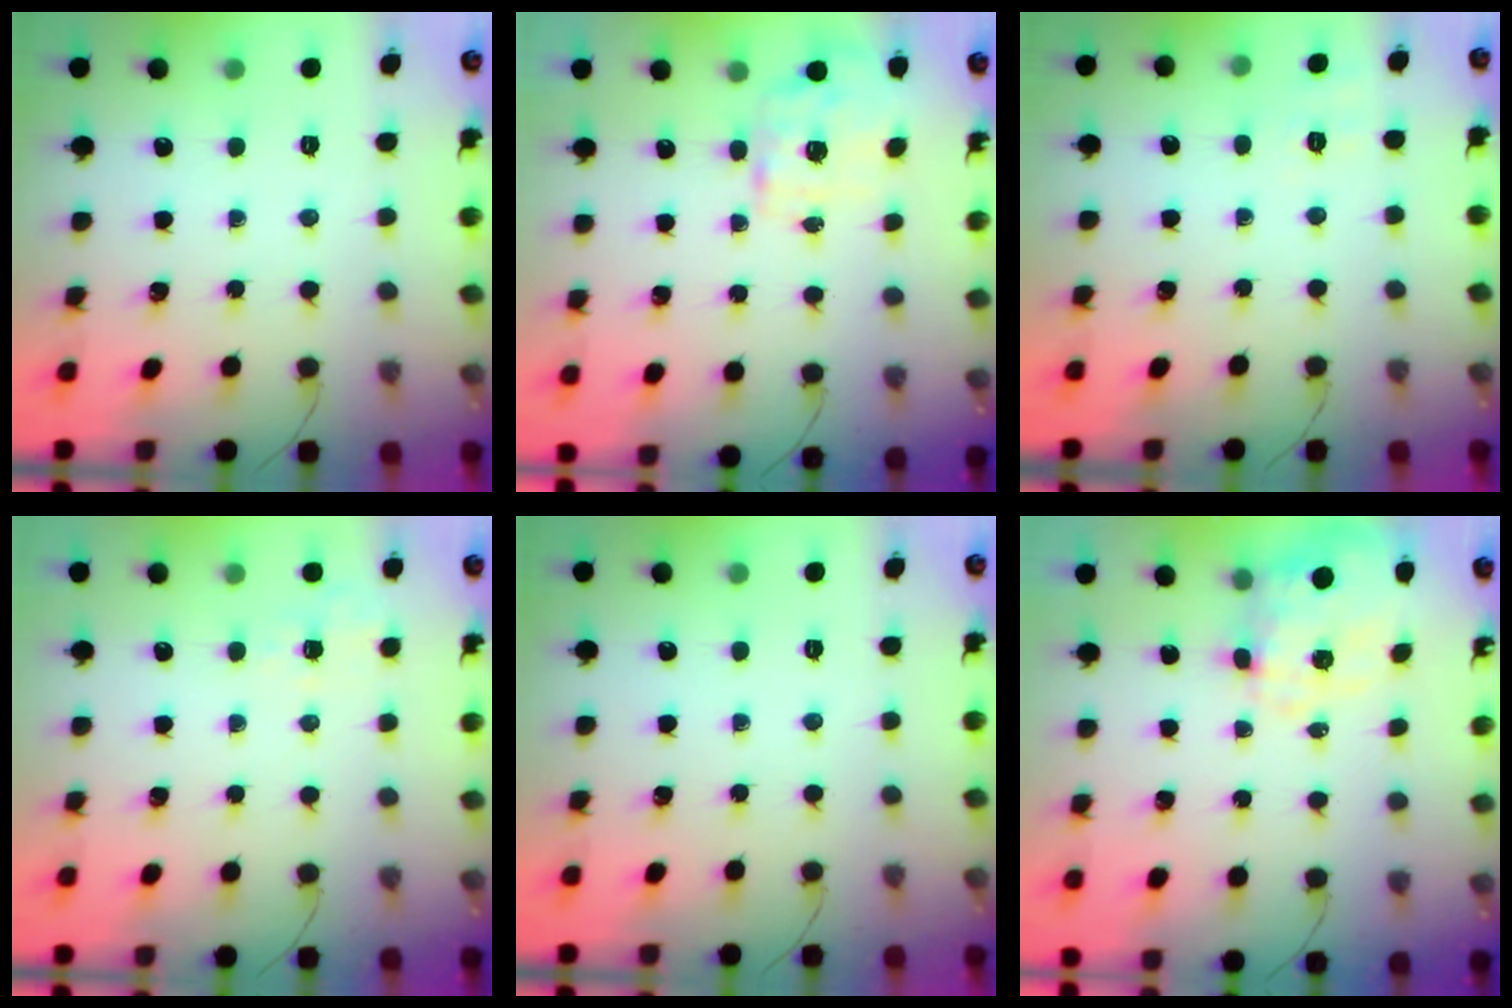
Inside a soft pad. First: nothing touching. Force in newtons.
{"total": 2.2, "press": 2.1, "slide": 0.4}
{"total": 1.9, "press": 0.4, "slide": 1.9}
{"total": 1.9, "press": 1.1, "slide": 1.6}
{"total": 0.0}
{"total": 10.8, "press": 10.7, "slide": 1.2}